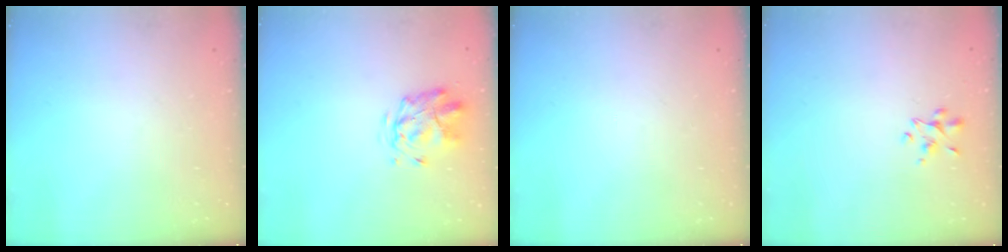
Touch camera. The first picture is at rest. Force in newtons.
{"total": 2.9, "press": 2.5, "slide": 1.5}
{"total": 0.0}
{"total": 2.9, "press": 2.8, "slide": 0.9}